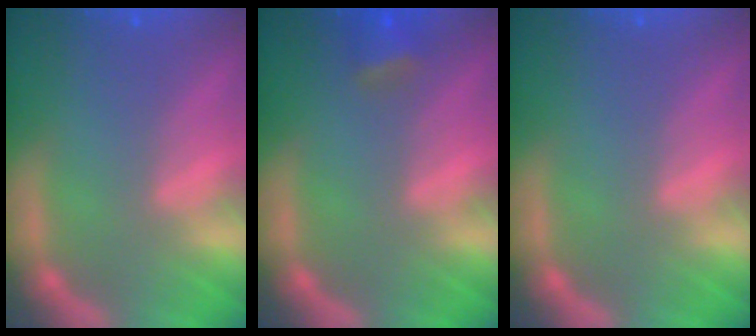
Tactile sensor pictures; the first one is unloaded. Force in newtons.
{"total": 2.4}
{"total": 0.0}